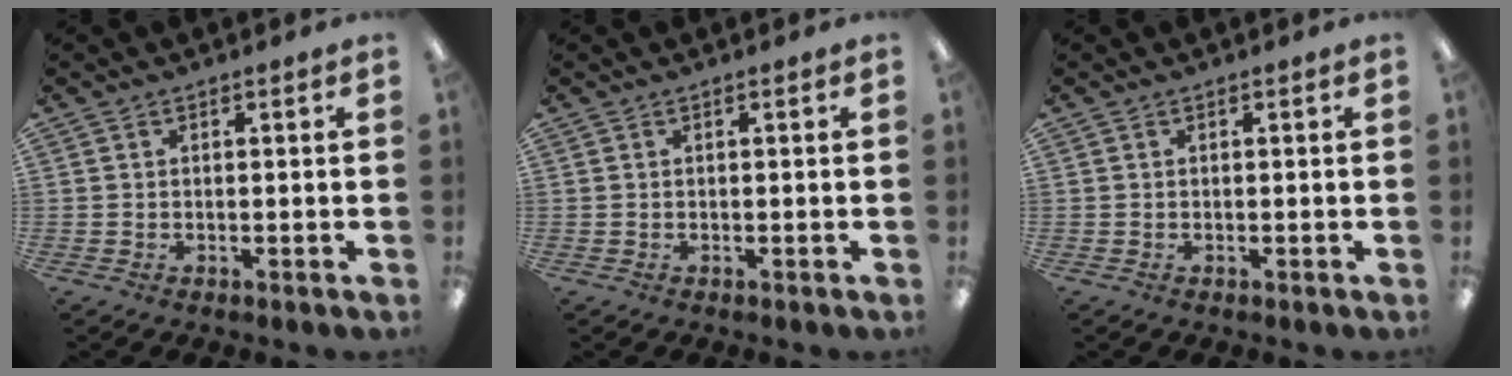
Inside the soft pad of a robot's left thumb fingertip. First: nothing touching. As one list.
[{"total": 0.0}, {"total": 0.0}]